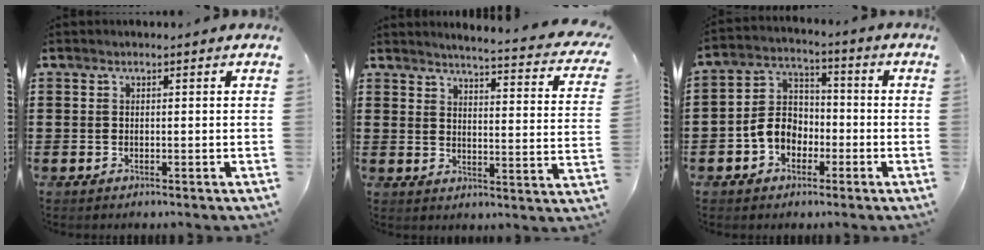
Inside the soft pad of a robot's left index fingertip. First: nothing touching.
{"total": 3.9, "force": [3.5, -0.5, 1.6], "torque": [-0.042, -0.037, 0.051]}
{"total": 6.2, "force": [-2.6, 4.8, 3.0], "torque": [-0.083, 0.013, -0.057]}